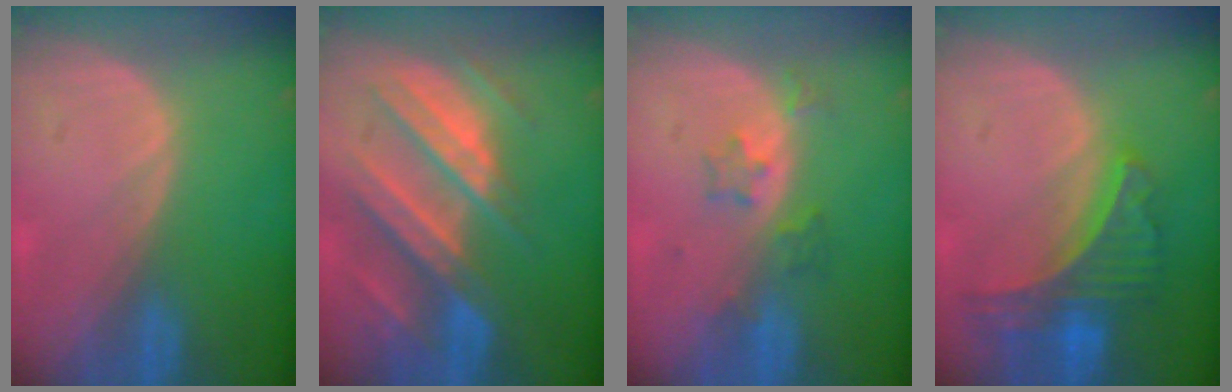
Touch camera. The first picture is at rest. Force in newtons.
{"total": 10.4, "press": 9.2, "slide": 4.8}
{"total": 3.8, "press": 3.5, "slide": 1.3}
{"total": 7.8, "press": 6.9, "slide": 3.6}